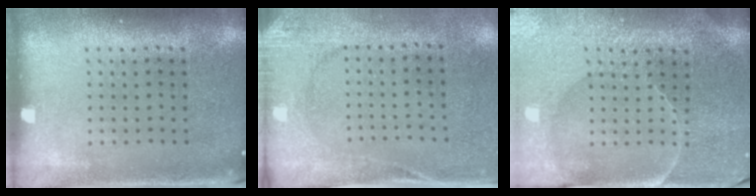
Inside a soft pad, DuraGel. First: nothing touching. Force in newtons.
{"total": 2.7, "press": 2.1, "slide": 1.7}
{"total": 3.8, "press": 3.6, "slide": 1.2}